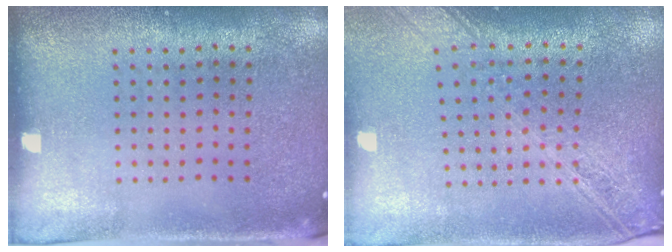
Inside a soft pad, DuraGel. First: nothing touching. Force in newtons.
{"total": 2.2, "press": 1.9, "slide": 1.2}